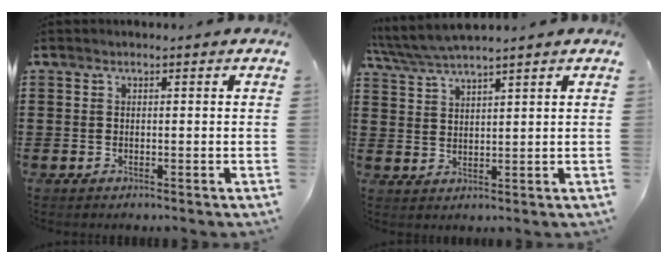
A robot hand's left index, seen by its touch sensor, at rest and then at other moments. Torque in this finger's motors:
{"motor_torque": [0.21, 0.21, 0.21, 0.09]}